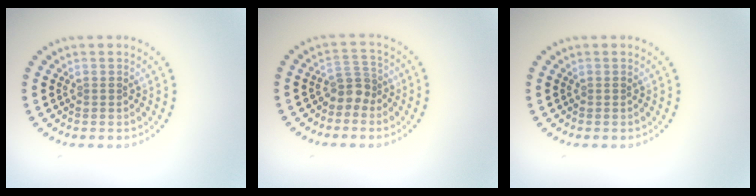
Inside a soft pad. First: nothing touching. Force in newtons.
{"total": 2.3, "press": 1.8, "slide": 1.5}
{"total": 0.0}